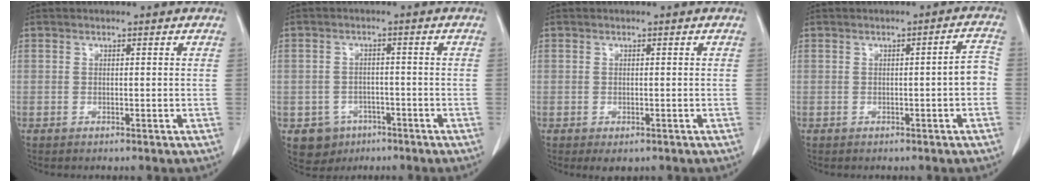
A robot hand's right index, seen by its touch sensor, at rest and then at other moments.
{"total": 4.9, "force": [-2.6, 4.1, 0.7], "torque": [-0.007, 0.010, -0.032]}
{"total": 1.7, "force": [-1.0, 1.2, 0.8], "torque": [-0.006, 0.000, -0.005]}
{"total": 3.2, "force": [-0.7, 0.3, 3.1], "torque": [-0.035, 0.011, -0.011]}